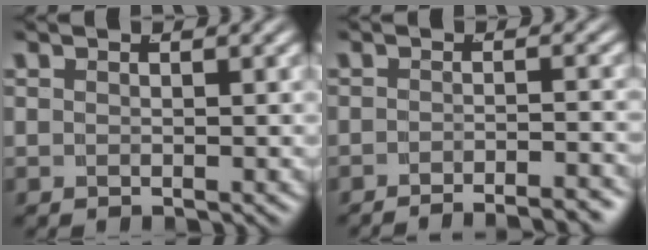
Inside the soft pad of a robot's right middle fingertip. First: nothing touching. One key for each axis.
{"total": 5.2, "fx": -5.0, "fy": 0.5, "fz": 1.4, "tx": -0.004, "ty": -0.002, "tz": -0.080}